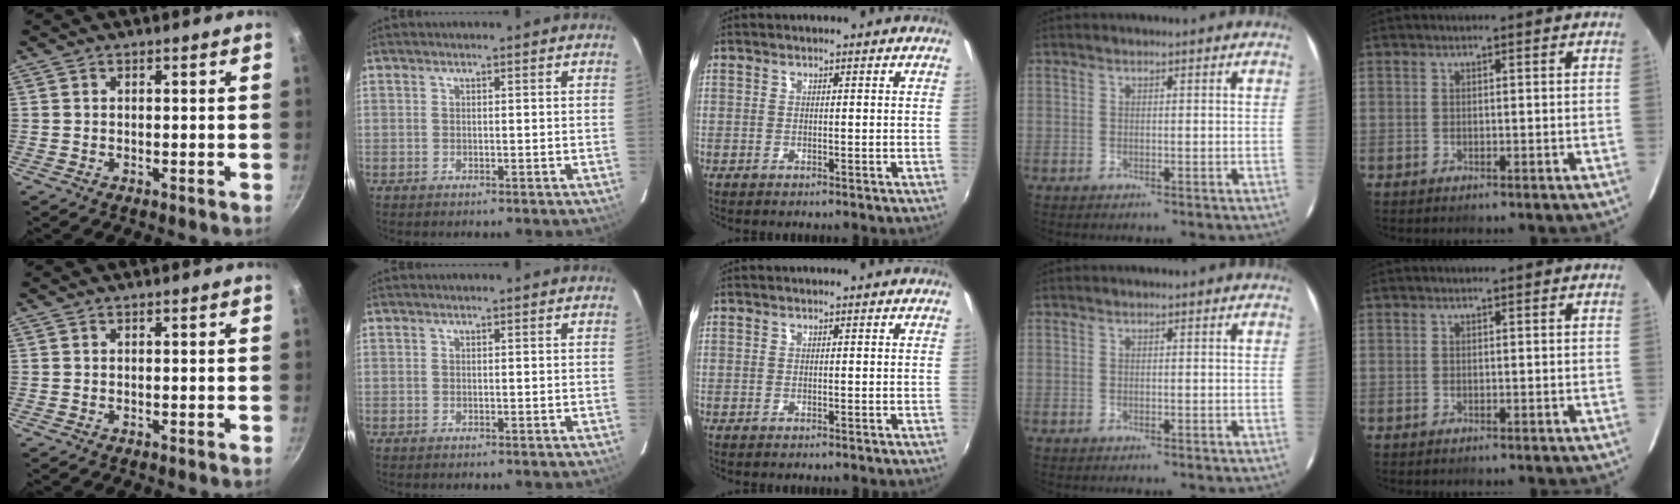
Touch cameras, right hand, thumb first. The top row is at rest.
{}